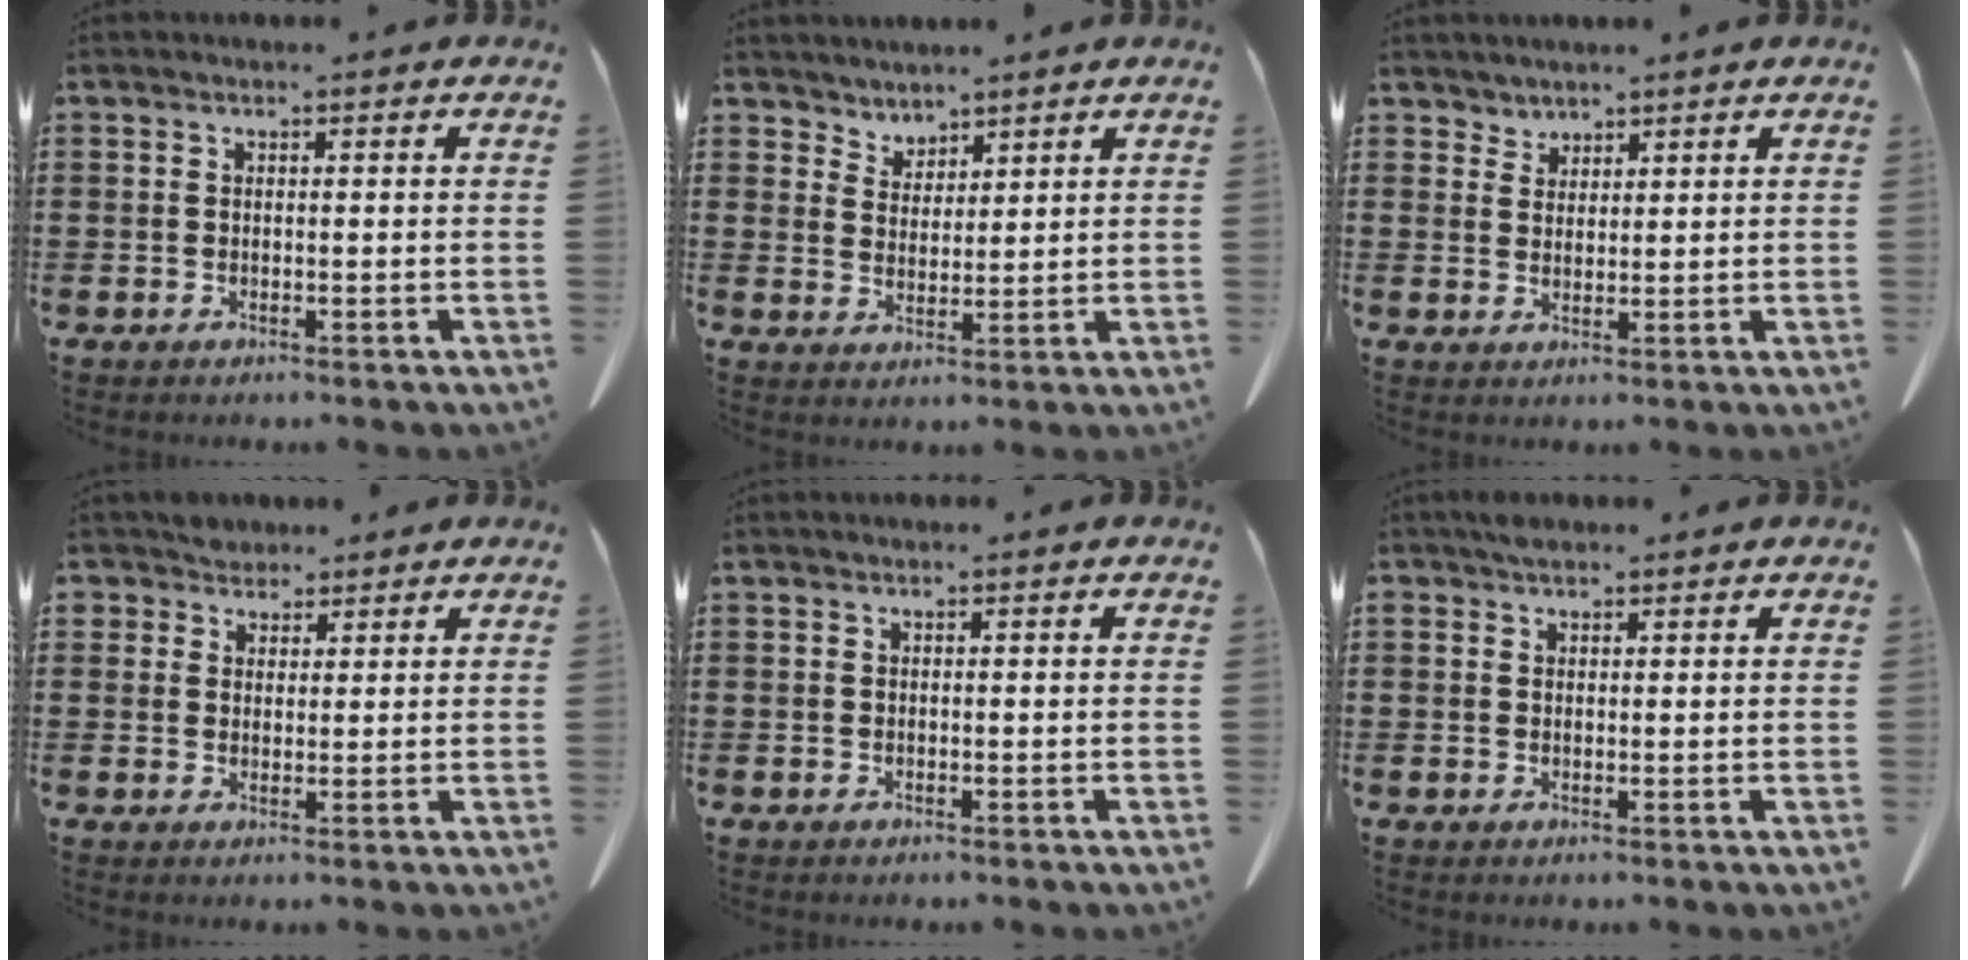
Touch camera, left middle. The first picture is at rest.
{"total": 2.9, "force": [2.7, 0.9, -0.4], "torque": [-0.004, -0.005, 0.052]}
{"total": 2.1, "force": [2.0, 0.7, -0.1], "torque": [-0.004, -0.002, 0.040]}
{"total": 3.1, "force": [2.5, 1.7, 0.0], "torque": [-0.013, 0.004, 0.050]}
{"total": 0.0}
{"total": 1.2, "force": [1.0, 0.6, 0.4], "torque": [-0.012, 0.000, 0.020]}